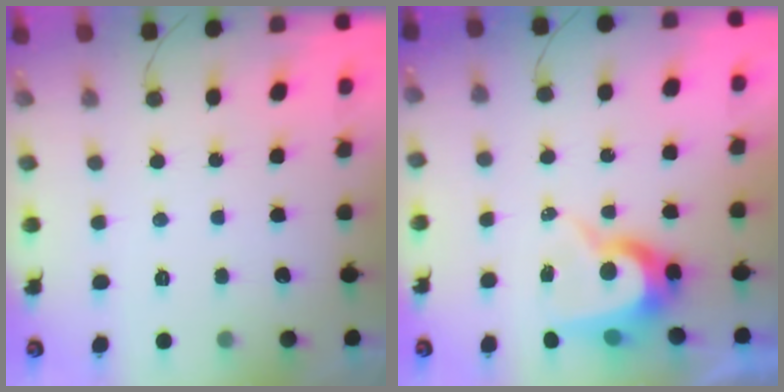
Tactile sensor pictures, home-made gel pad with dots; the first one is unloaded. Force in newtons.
{"total": 9.7, "press": 9.7, "slide": 0.6}